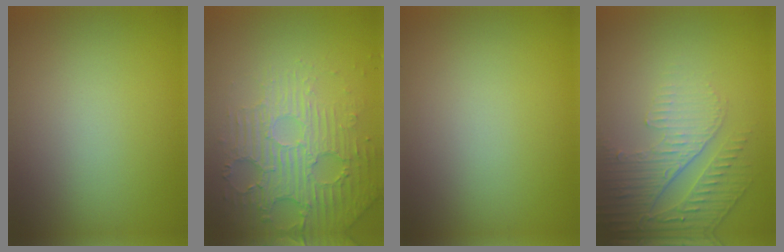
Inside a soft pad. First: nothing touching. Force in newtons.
{"total": 6.1, "press": 3.8, "slide": 4.8}
{"total": 0.0}
{"total": 4.9, "press": 3.2, "slide": 3.7}